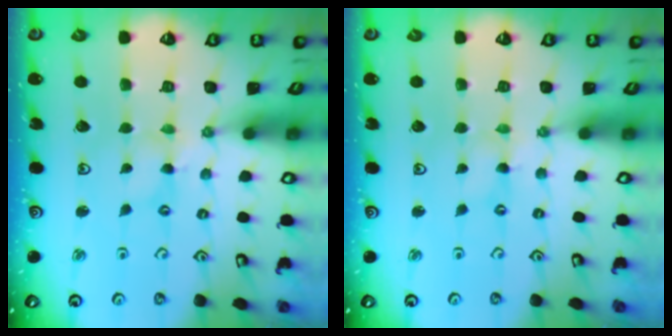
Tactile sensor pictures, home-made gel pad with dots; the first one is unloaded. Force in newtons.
{"total": 0.0}